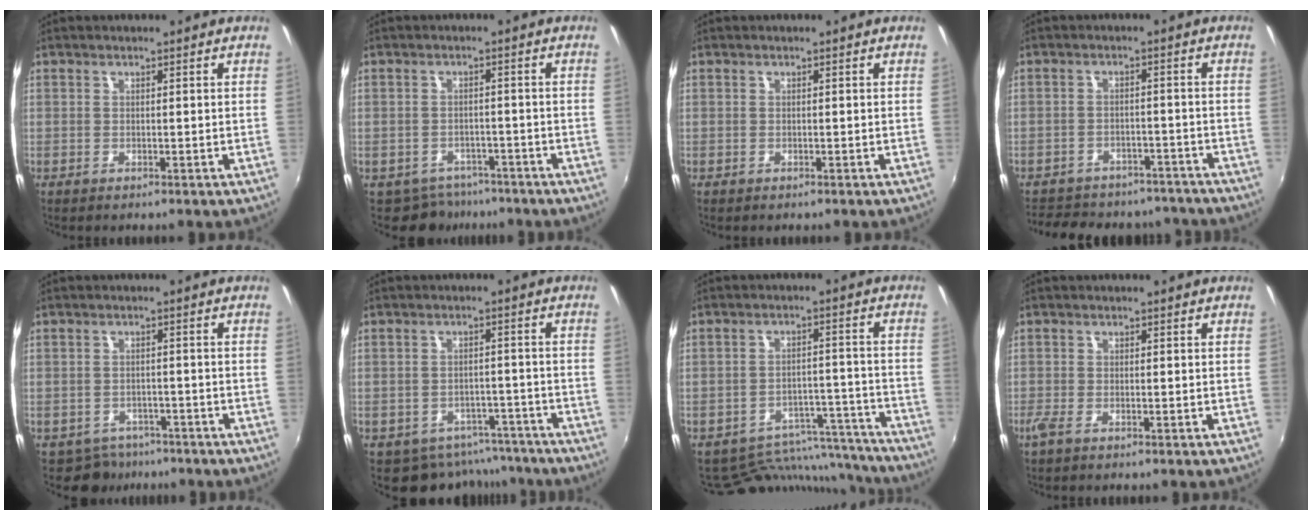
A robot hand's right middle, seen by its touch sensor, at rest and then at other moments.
{"total": 5.5, "force": [-4.4, 3.3, 0.4], "torque": [-0.017, 0.004, -0.063]}
{"total": 0.0}
{"total": 17.8, "force": [-15.1, 7.4, 5.9], "torque": [-0.132, 0.018, -0.189]}
{"total": 4.9, "force": [-3.8, 3.1, 0.3], "torque": [-0.017, 0.001, -0.056]}
{"total": 9.5, "force": [-7.5, 5.6, 1.6], "torque": [-0.038, 0.012, -0.085]}
{"total": 13.9, "force": [-13.1, 4.2, 1.9], "torque": [-0.031, 0.029, -0.170]}
{"total": 1.8, "force": [-1.1, 0.4, 1.4], "torque": [-0.031, -0.008, -0.021]}